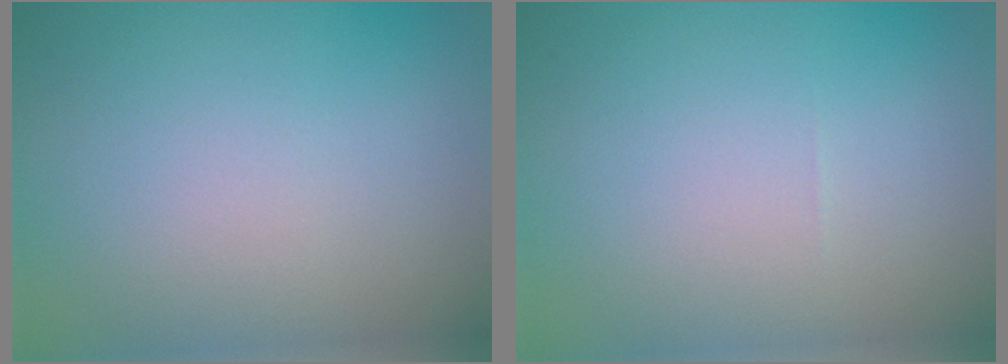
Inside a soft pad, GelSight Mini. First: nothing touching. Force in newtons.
{"total": 0.0}